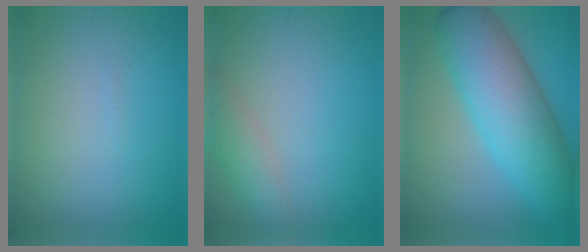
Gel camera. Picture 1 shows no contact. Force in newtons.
{"total": 2.6, "press": 2.6, "slide": 0.1}
{"total": 10.4, "press": 10.4, "slide": 0.3}